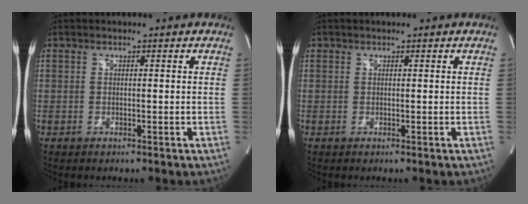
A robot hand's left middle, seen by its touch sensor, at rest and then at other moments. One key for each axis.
{"total": 0.0}